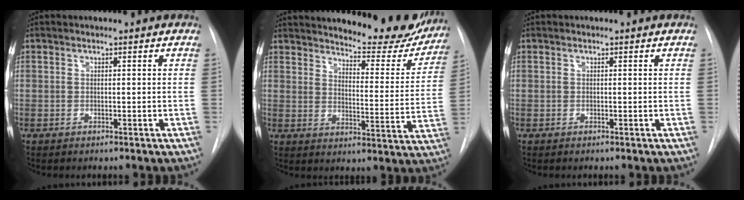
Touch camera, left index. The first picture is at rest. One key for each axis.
{"total": 18.6, "fx": 16.9, "fy": 4.1, "fz": 6.4, "tx": -0.076, "ty": -0.060, "tz": 0.202}
{"total": 0.0}